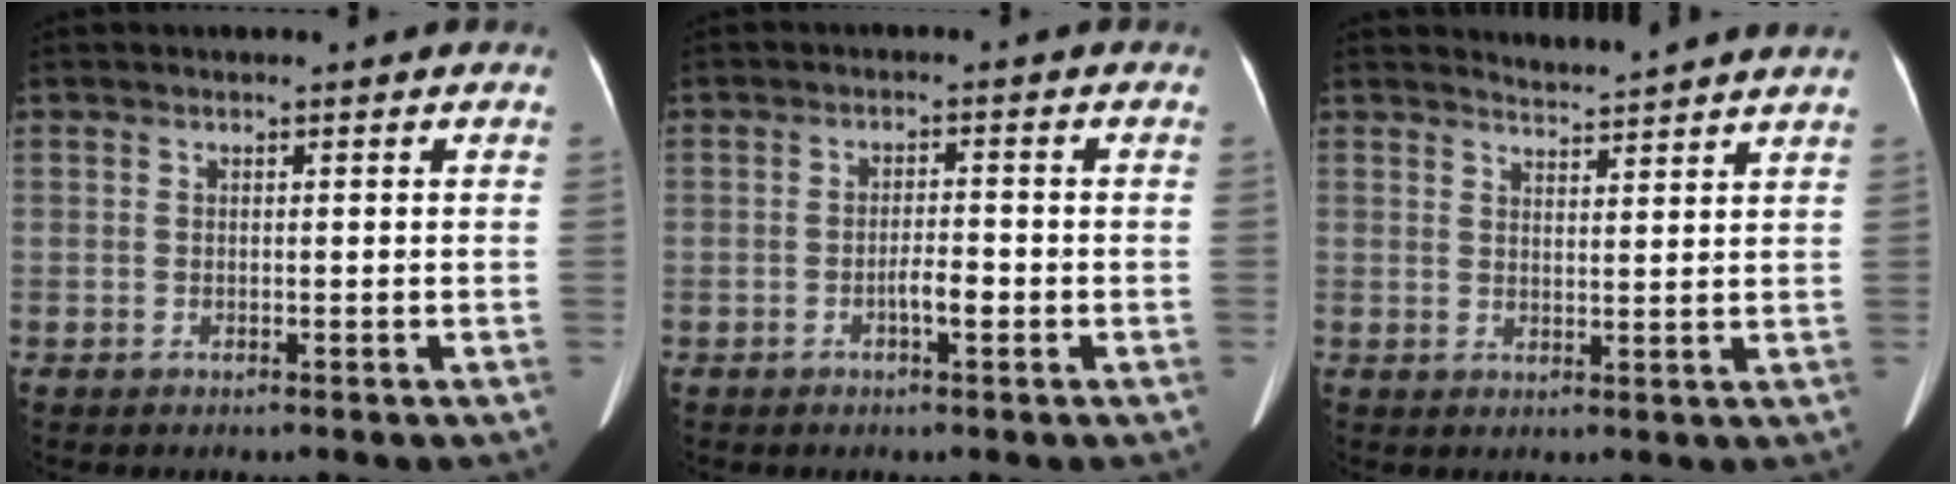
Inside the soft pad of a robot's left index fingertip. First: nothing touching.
{"total": 2.7, "force": [-1.2, 0.5, 2.4], "torque": [-0.037, 0.003, -0.020]}
{"total": 5.2, "force": [5.1, -1.2, 0.5], "torque": [-0.016, -0.007, 0.063]}